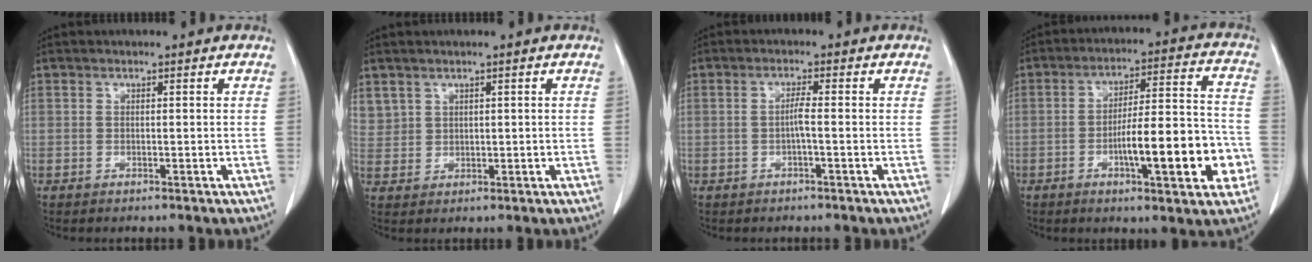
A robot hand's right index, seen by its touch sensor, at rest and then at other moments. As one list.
[{"total": 3.7, "force": [2.1, 2.9, 0.7], "torque": [-0.017, 0.009, 0.055]}, {"total": 1.9, "force": [-0.4, -0.1, 1.8], "torque": [-0.035, 0.002, -0.006]}, {"total": 14.6, "force": [-4.5, 2.8, 13.6], "torque": [-0.202, 0.019, -0.064]}]